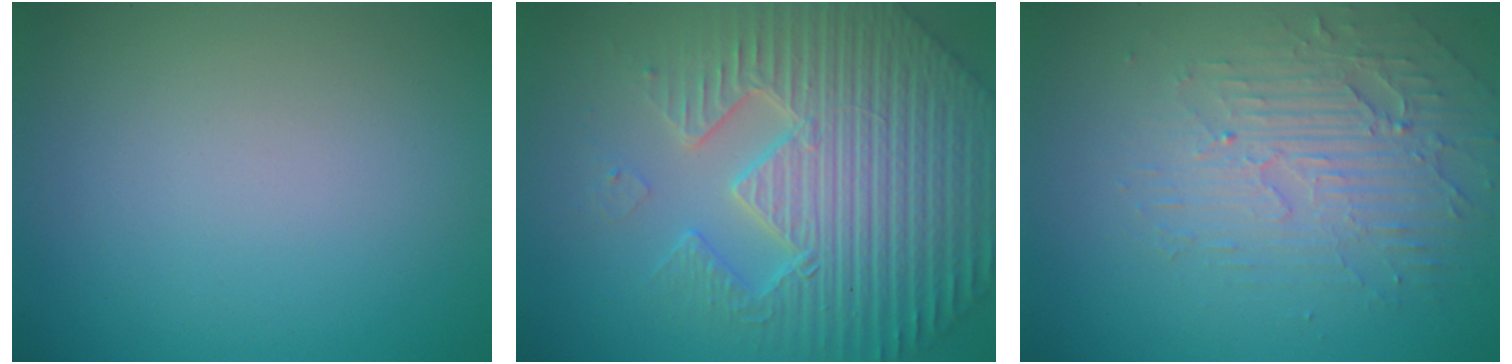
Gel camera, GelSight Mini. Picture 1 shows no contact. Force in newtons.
{"total": 7.1, "press": 6.9, "slide": 1.8}
{"total": 3.8, "press": 3.3, "slide": 1.8}